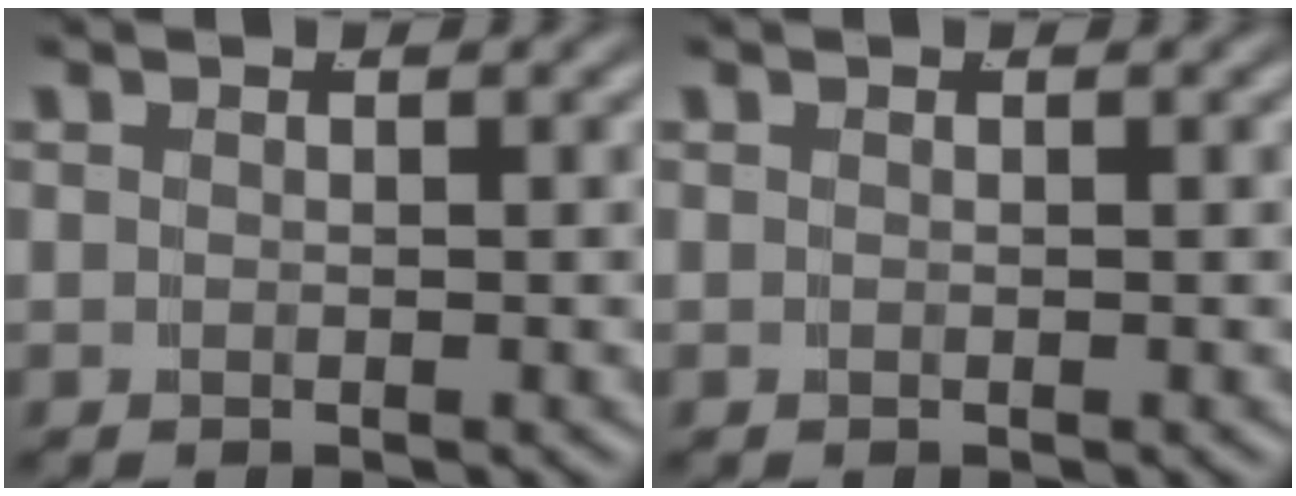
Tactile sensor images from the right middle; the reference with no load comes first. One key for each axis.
{"total": 0.0}